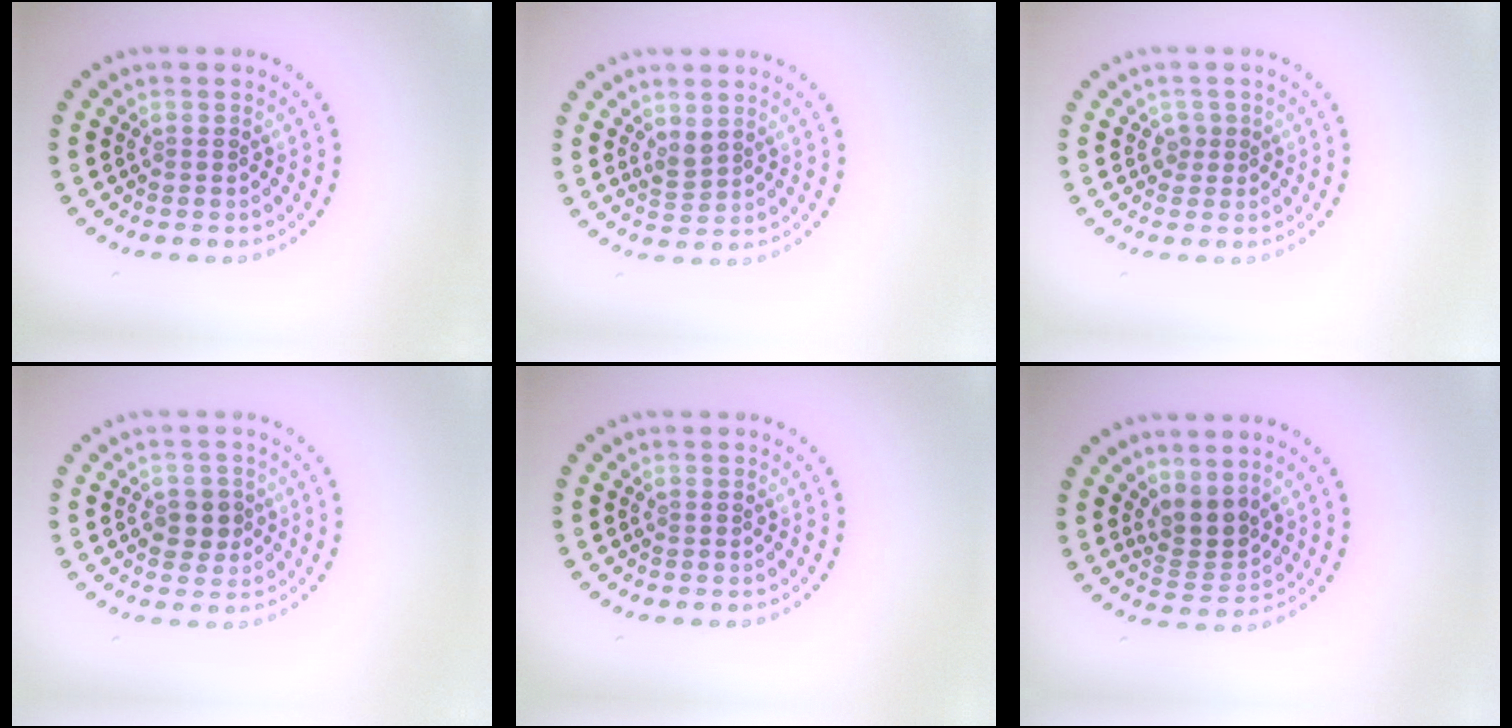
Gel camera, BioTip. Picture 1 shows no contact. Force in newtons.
{"total": 1.3, "press": 1.3, "slide": 0.5}
{"total": 1.1, "press": 0.8, "slide": 0.7}
{"total": 2.5, "press": 2.4, "slide": 0.8}
{"total": 0.0}
{"total": 2.8, "press": 2.1, "slide": 1.9}